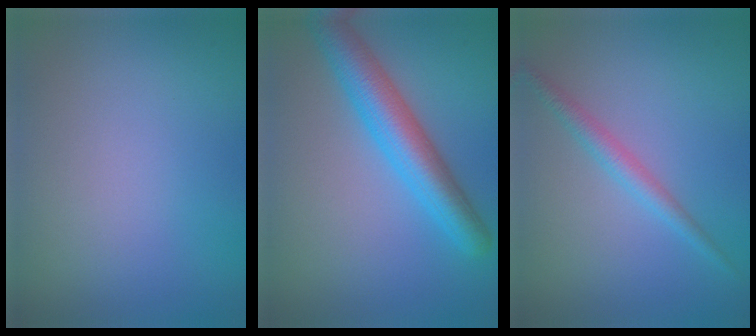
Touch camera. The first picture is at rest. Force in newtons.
{"total": 5.5, "press": 5.5, "slide": 0.2}
{"total": 2.0, "press": 2.0, "slide": 0.1}